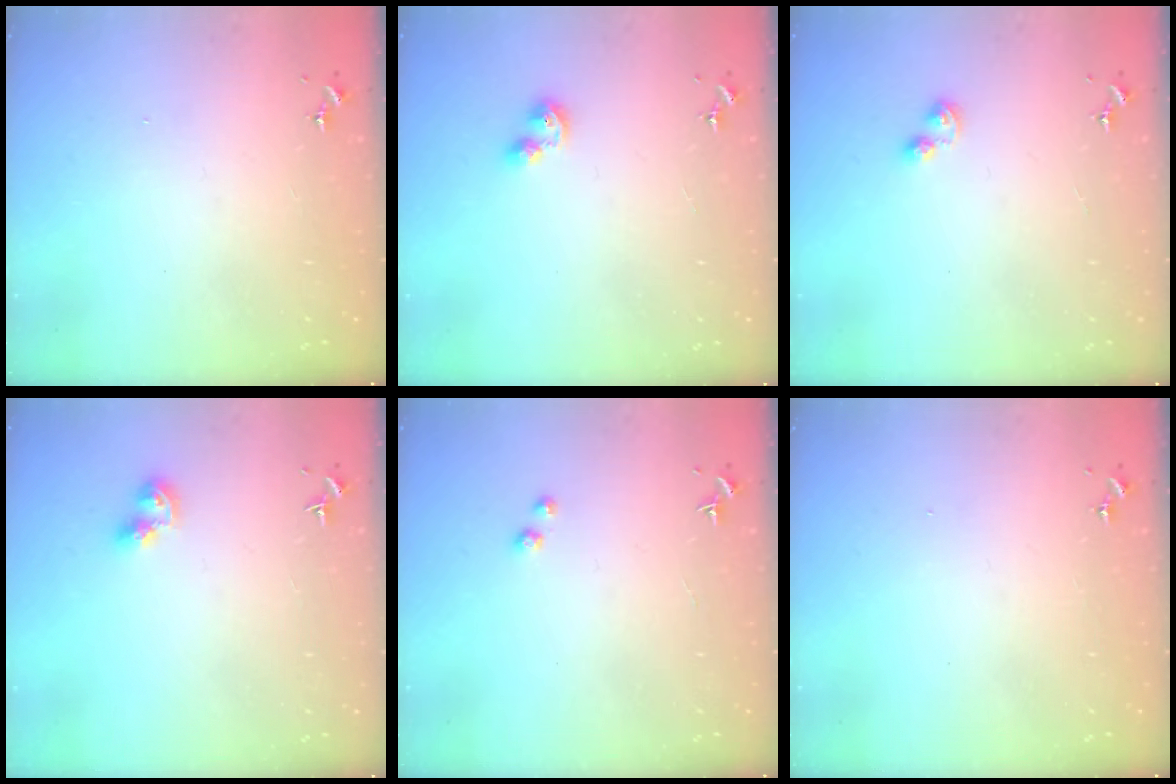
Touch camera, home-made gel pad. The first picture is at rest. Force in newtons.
{"total": 6.8, "press": 6.8, "slide": 0.5}
{"total": 3.5, "press": 3.5, "slide": 0.5}
{"total": 7.1, "press": 7.1, "slide": 0.8}
{"total": 1.7, "press": 1.6, "slide": 0.1}
{"total": 0.0}